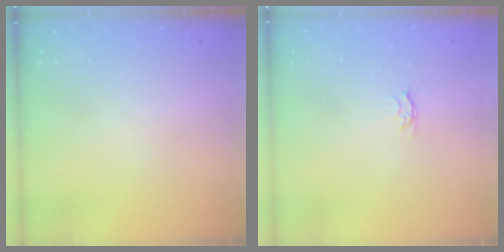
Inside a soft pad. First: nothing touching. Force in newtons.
{"total": 3.3, "press": 3.2, "slide": 0.5}